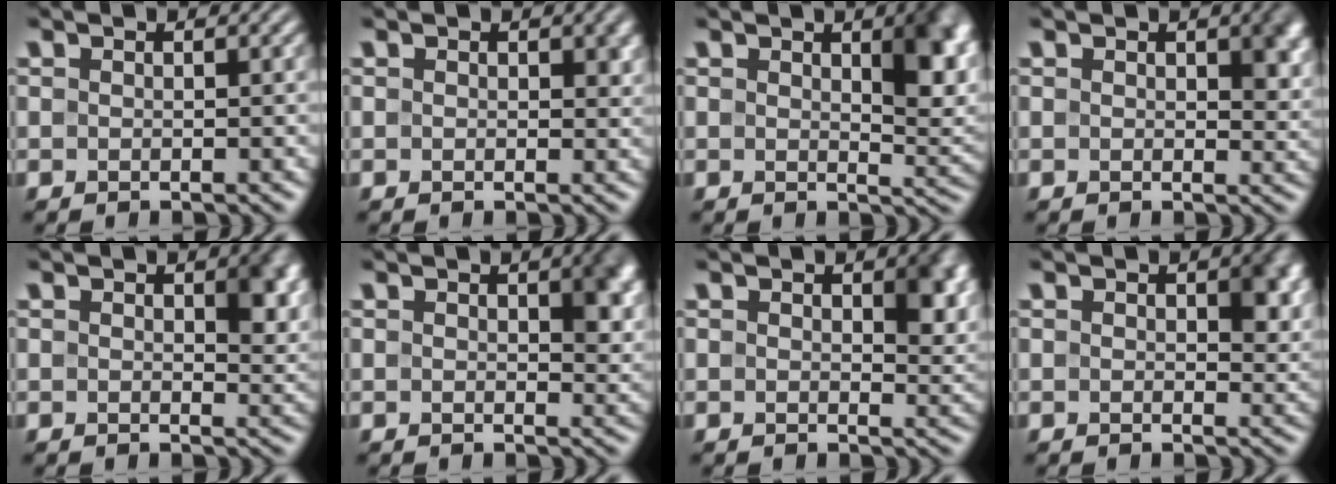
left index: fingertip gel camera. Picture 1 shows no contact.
{"total": 1.9, "force": [0.7, 1.2, 1.3], "torque": [-0.011, -0.001, 0.007]}
{"total": 5.8, "force": [1.9, 2.1, 5.1], "torque": [-0.059, -0.005, 0.036]}
{"total": 3.8, "force": [1.1, 2.0, 3.1], "torque": [-0.035, -0.001, 0.018]}
{"total": 3.6, "force": [1.0, 1.8, 3.0], "torque": [-0.037, -0.007, 0.018]}
{"total": 4.5, "force": [1.3, 2.1, 3.7], "torque": [-0.043, 0.000, 0.022]}
{"total": 3.8, "force": [1.1, 2.0, 3.0], "torque": [-0.038, -0.008, 0.020]}
{"total": 3.4, "force": [0.9, 1.9, 2.6], "torque": [-0.031, -0.005, 0.014]}